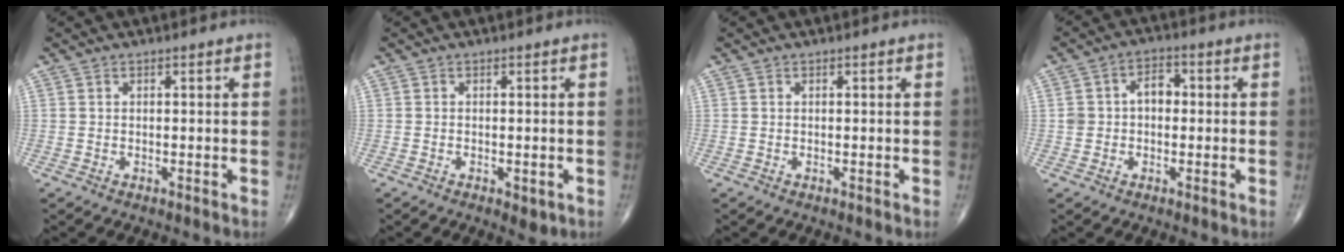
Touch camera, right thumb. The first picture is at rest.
{"total": 2.2, "force": [-0.8, 1.1, 1.7], "torque": [-0.021, -0.002, -0.007]}
{"total": 0.0}
{"total": 5.4, "force": [0.2, 4.0, 3.7], "torque": [-0.053, 0.022, -0.001]}